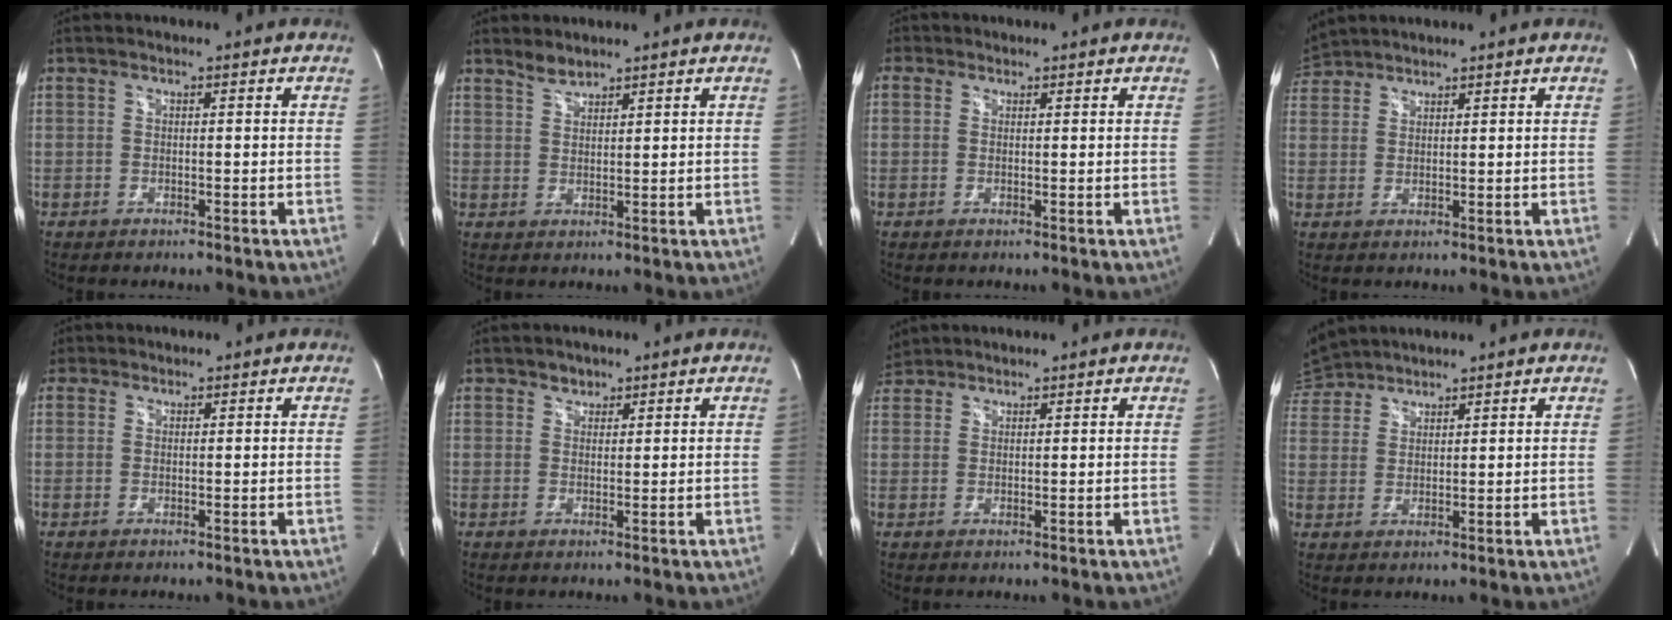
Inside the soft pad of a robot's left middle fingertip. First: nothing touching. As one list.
[{"total": 2.3, "force": [2.2, 0.5, 0.5], "torque": [-0.010, 0.004, 0.044]}, {"total": 1.9, "force": [0.9, 1.7, 0.3], "torque": [0.002, 0.011, 0.011]}, {"total": 4.3, "force": [4.2, 1.0, 0.3], "torque": [-0.015, 0.029, 0.085]}, {"total": 2.3, "force": [1.3, 1.9, 0.1], "torque": [0.007, 0.011, 0.021]}, {"total": 1.8, "force": [1.3, 1.2, 0.1], "torque": [0.006, -0.001, 0.018]}, {"total": 3.7, "force": [3.4, 1.5, -0.1], "torque": [-0.004, 0.018, 0.068]}, {"total": 6.4, "force": [6.2, 1.5, 0.7], "torque": [-0.024, 0.029, 0.124]}]